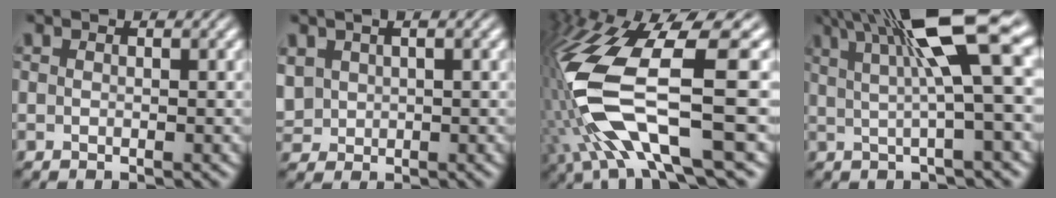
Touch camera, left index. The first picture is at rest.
{"total": 1.8, "force": [0.9, 1.2, 0.9], "torque": [-0.036, 0.012, 0.037]}
{"total": 11.4, "force": [-2.8, 2.7, 10.7], "torque": [-0.230, 0.005, -0.043]}
{"total": 8.7, "force": [3.1, 1.4, 8.0], "torque": [-0.127, 0.020, 0.060]}